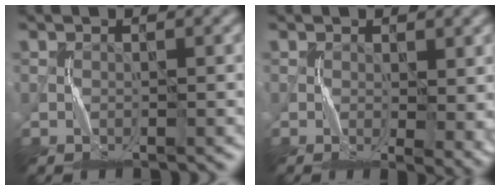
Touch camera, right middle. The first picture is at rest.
{"total": 5.0, "force": [-0.2, 2.1, 4.6], "torque": [-0.050, -0.008, 0.002]}